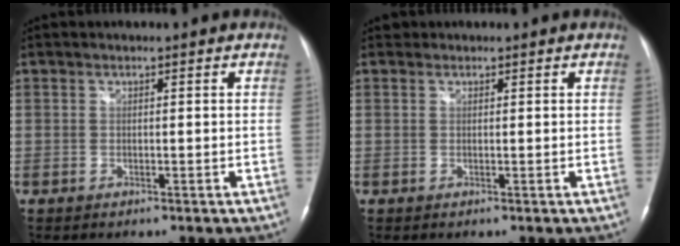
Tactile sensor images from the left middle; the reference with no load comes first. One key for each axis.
{"total": 0.7, "fx": 0.5, "fy": 0.5, "fz": 0.0, "tx": -0.001, "ty": 0.001, "tz": 0.006}